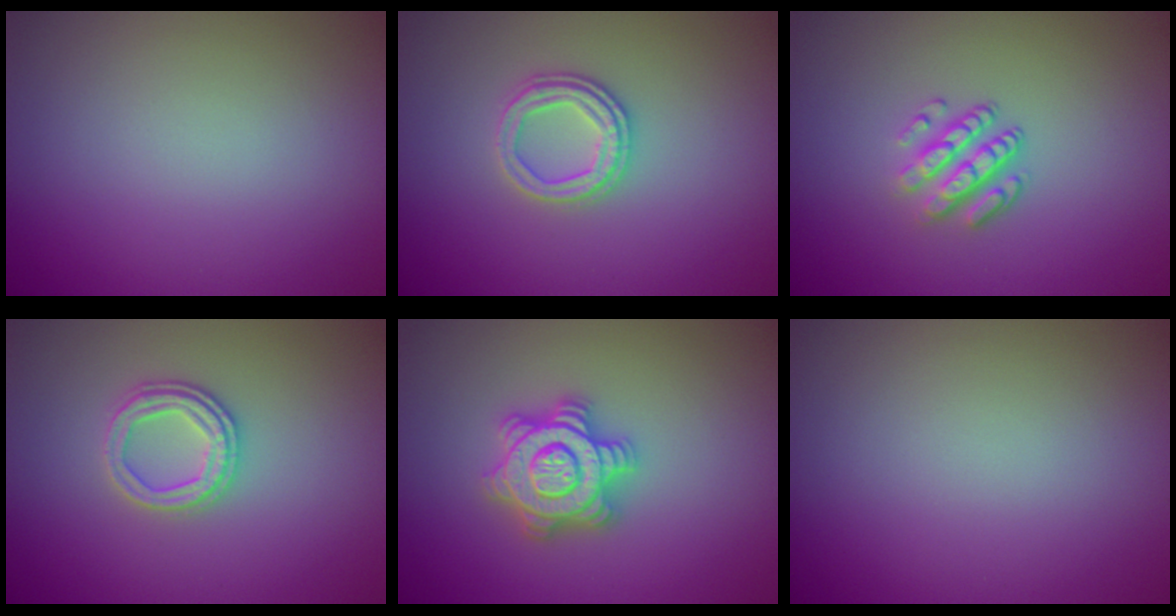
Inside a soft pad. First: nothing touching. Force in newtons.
{"total": 2.5, "press": 2.4, "slide": 0.6}
{"total": 3.3, "press": 2.4, "slide": 2.2}
{"total": 2.5, "press": 2.4, "slide": 0.6}
{"total": 4.8, "press": 4.8, "slide": 0.6}
{"total": 0.0}